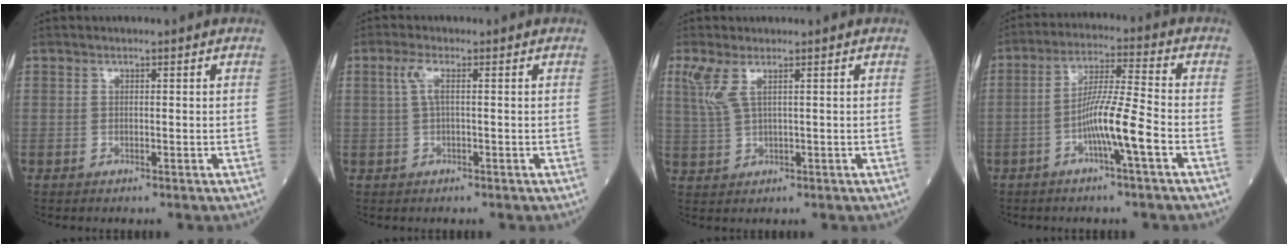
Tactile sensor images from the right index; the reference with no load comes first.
{"total": 2.5, "force": [0.6, 0.4, 2.4], "torque": [-0.059, 0.012, 0.014]}
{"total": 3.8, "force": [1.8, 0.7, 3.3], "torque": [-0.091, 0.008, 0.048]}
{"total": 8.4, "force": [-3.3, -0.6, 7.7], "torque": [-0.146, 0.006, -0.062]}